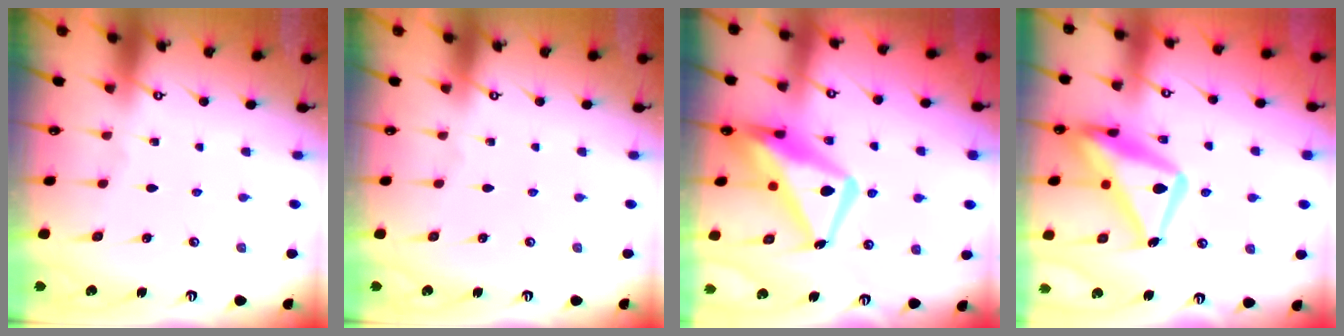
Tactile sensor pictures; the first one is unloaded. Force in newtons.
{"total": 0.0}
{"total": 18.3, "press": 18.3, "slide": 1.6}
{"total": 20.5, "press": 20.5, "slide": 1.8}